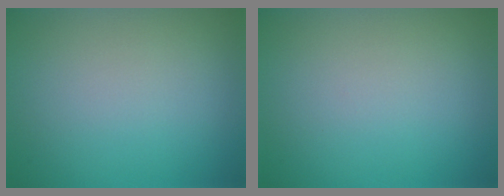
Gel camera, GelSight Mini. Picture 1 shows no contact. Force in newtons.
{"total": 0.0}